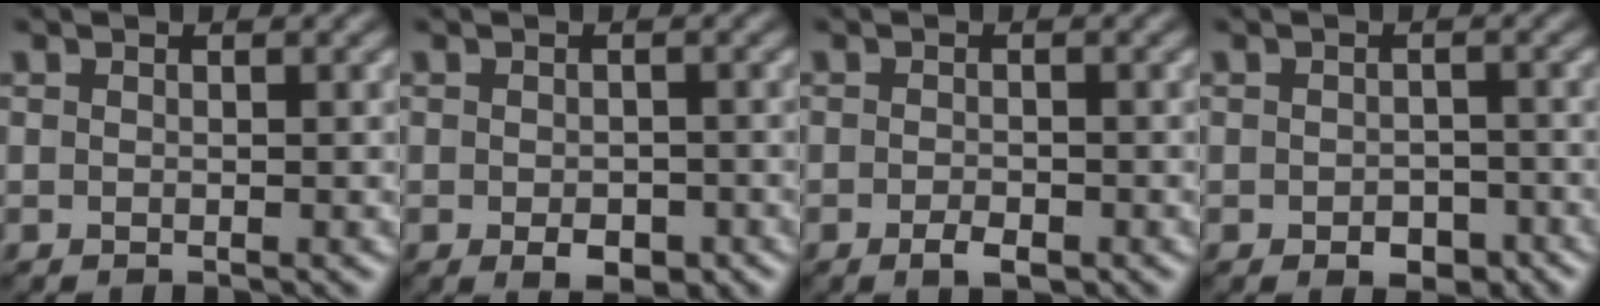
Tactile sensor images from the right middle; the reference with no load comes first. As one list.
[{"total": 2.6, "force": [-1.0, 1.5, 1.8], "torque": [-0.029, -0.007, -0.014]}, {"total": 1.7, "force": [-0.9, 0.8, 1.2], "torque": [-0.021, -0.003, -0.015]}, {"total": 2.4, "force": [-1.1, 1.6, 1.5], "torque": [-0.020, -0.005, -0.015]}]